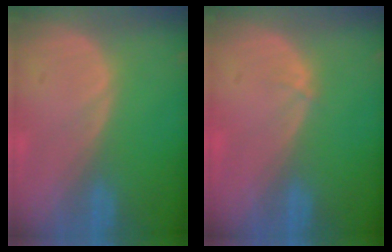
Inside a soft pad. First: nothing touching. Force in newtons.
{"total": 0.6, "press": 0.4, "slide": 0.3}